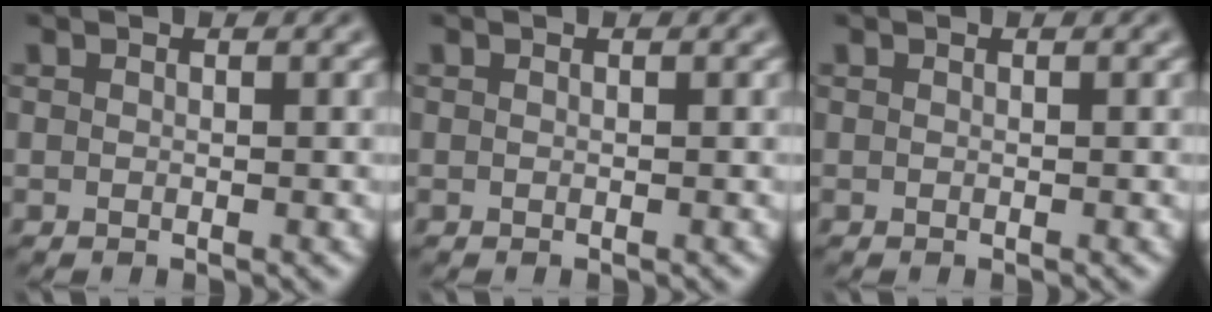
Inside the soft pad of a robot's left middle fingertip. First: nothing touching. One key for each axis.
{"total": 0.0}
{"total": 0.0}